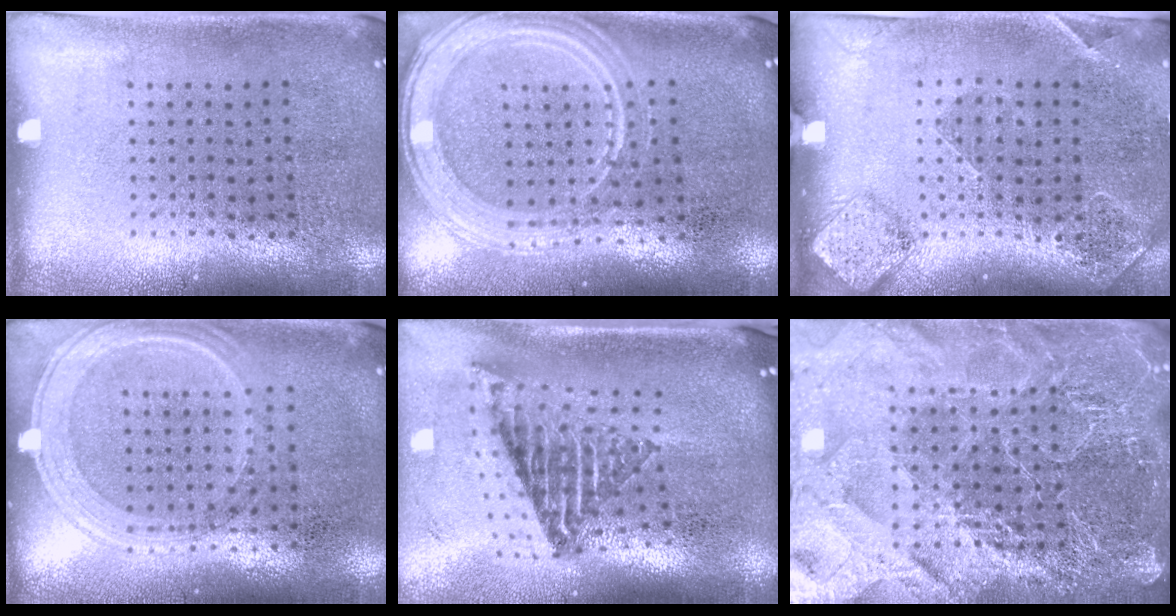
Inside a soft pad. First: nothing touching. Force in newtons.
{"total": 1.8, "press": 1.7, "slide": 0.5}
{"total": 1.5, "press": 1.5, "slide": 0.4}
{"total": 1.2, "press": 1.2, "slide": 0.4}
{"total": 2.6, "press": 1.7, "slide": 1.9}
{"total": 5.9, "press": 5.1, "slide": 2.9}